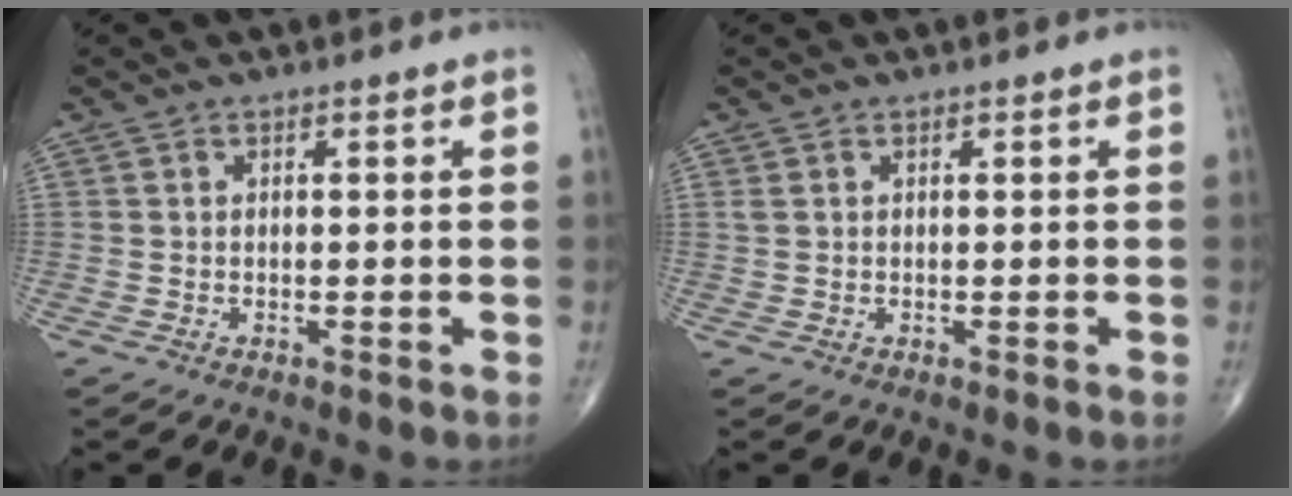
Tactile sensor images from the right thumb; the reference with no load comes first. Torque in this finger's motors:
{"motor_torque": [-0.01, -0.14, 0.20, 0.29, 0.01]}